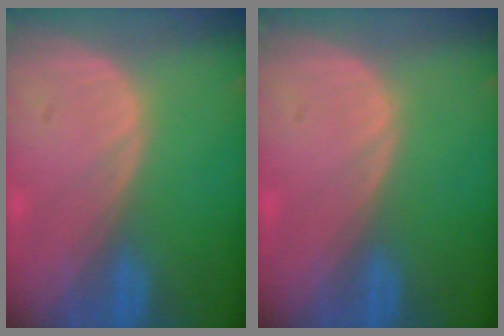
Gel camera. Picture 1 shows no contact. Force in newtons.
{"total": 0.0}